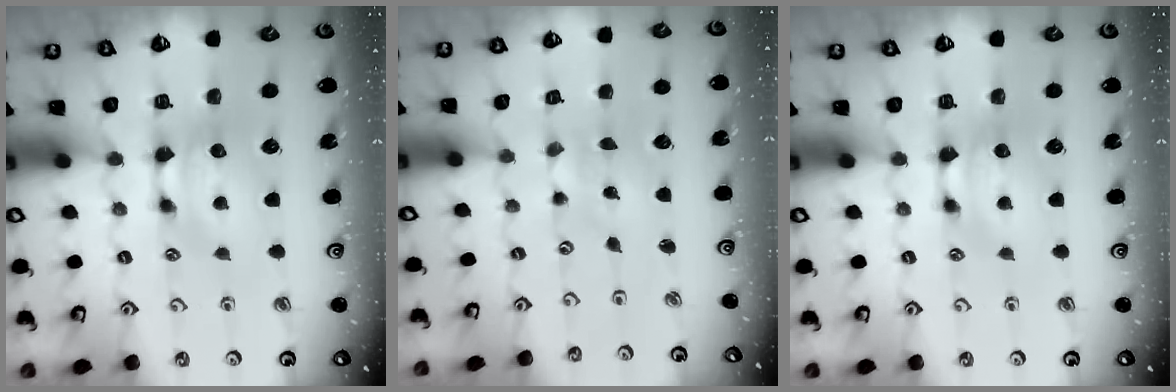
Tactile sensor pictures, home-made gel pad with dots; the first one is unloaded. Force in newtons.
{"total": 6.0, "press": 6.0, "slide": 0.6}
{"total": 0.0}